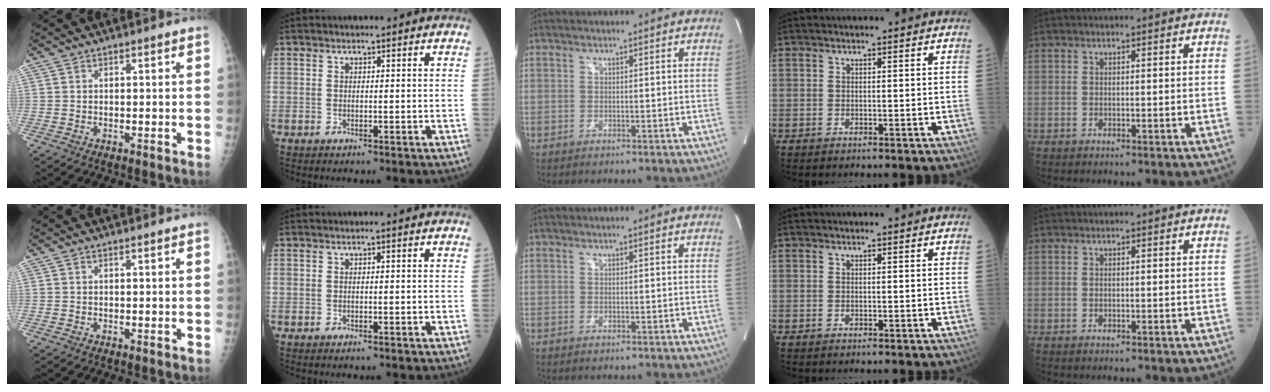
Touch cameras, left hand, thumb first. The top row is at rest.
{}